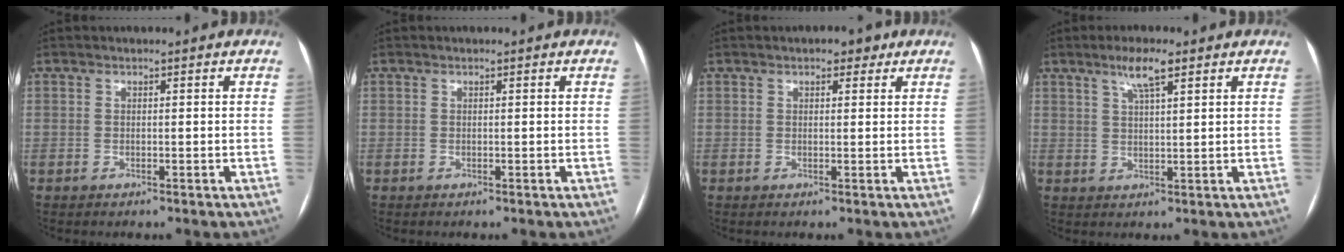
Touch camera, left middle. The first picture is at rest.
{"total": 0.0}
{"total": 2.6, "force": [1.6, 1.2, 1.5], "torque": [-0.019, 0.009, 0.019]}
{"total": 4.6, "force": [2.9, 0.5, 3.6], "torque": [-0.068, 0.006, 0.051]}